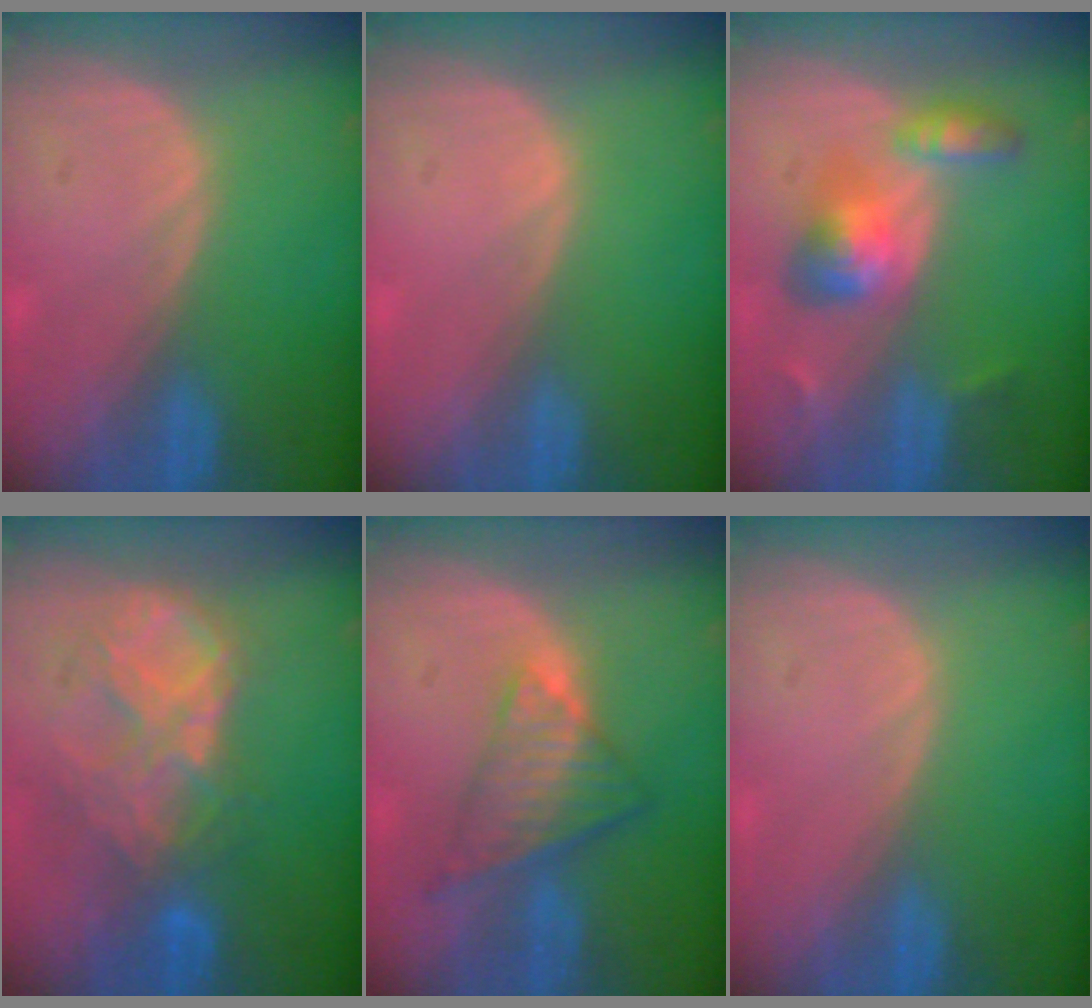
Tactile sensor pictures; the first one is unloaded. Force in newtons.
{"total": 0.0}
{"total": 5.9, "press": 5.9, "slide": 0.1}
{"total": 9.2, "press": 7.8, "slide": 4.9}
{"total": 7.6, "press": 6.2, "slide": 4.3}
{"total": 0.0}